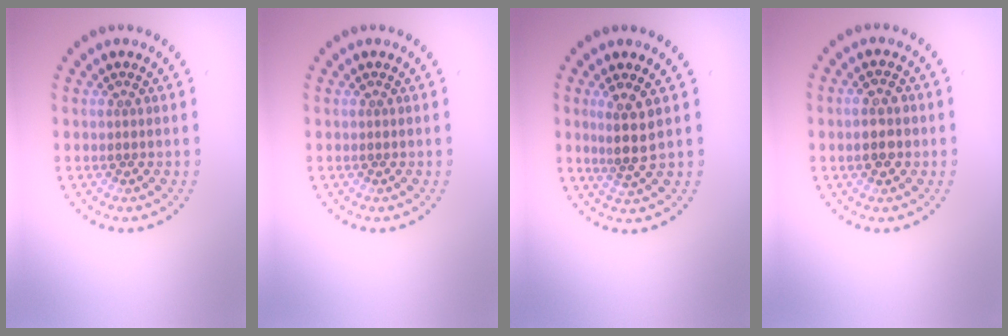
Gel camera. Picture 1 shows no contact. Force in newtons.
{"total": 0.0}
{"total": 2.6, "press": 2.1, "slide": 1.6}
{"total": 2.5, "press": 2.4, "slide": 0.4}